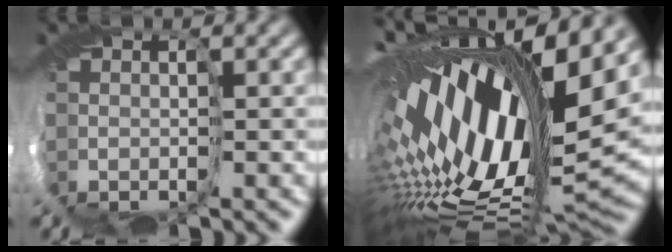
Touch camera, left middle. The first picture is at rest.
{"total": 18.6, "force": [3.7, 7.2, 16.7], "torque": [-0.306, -0.024, 0.075]}